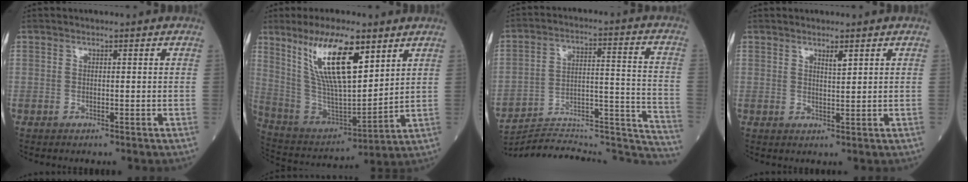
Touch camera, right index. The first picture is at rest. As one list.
[{"total": 16.9, "force": [9.0, 4.2, 13.7], "torque": [-0.262, 0.000, 0.176]}, {"total": 26.1, "force": [-25.1, 2.9, 6.5], "torque": [-0.050, 0.036, -0.348]}, {"total": 1.6, "force": [1.1, 0.1, 1.1], "torque": [-0.021, -0.005, 0.019]}]